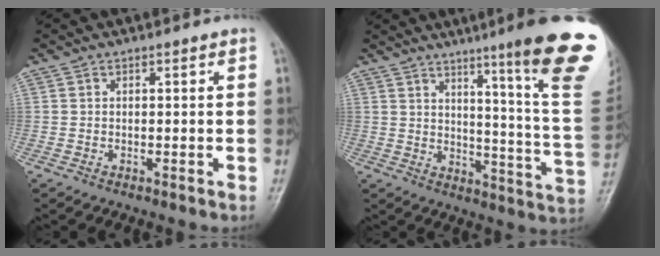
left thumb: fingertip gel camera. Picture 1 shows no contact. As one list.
[{"total": 21.5, "force": [12.7, 0.4, 17.3], "torque": [-0.206, -0.084, 0.165]}]